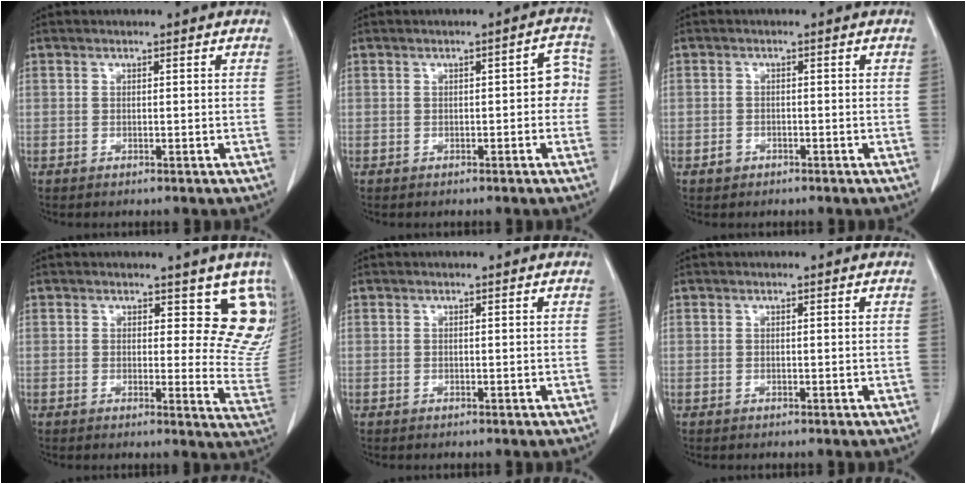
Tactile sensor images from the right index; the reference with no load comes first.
{"total": 3.7, "force": [-0.3, 1.6, 3.4], "torque": [-0.029, 0.020, -0.006]}
{"total": 1.4, "force": [-0.8, 1.1, 0.2], "torque": [-0.004, 0.005, -0.013]}
{"total": 10.3, "force": [7.5, 4.9, 5.1], "torque": [-0.025, -0.032, 0.063]}
{"total": 0.0}
{"total": 0.0}